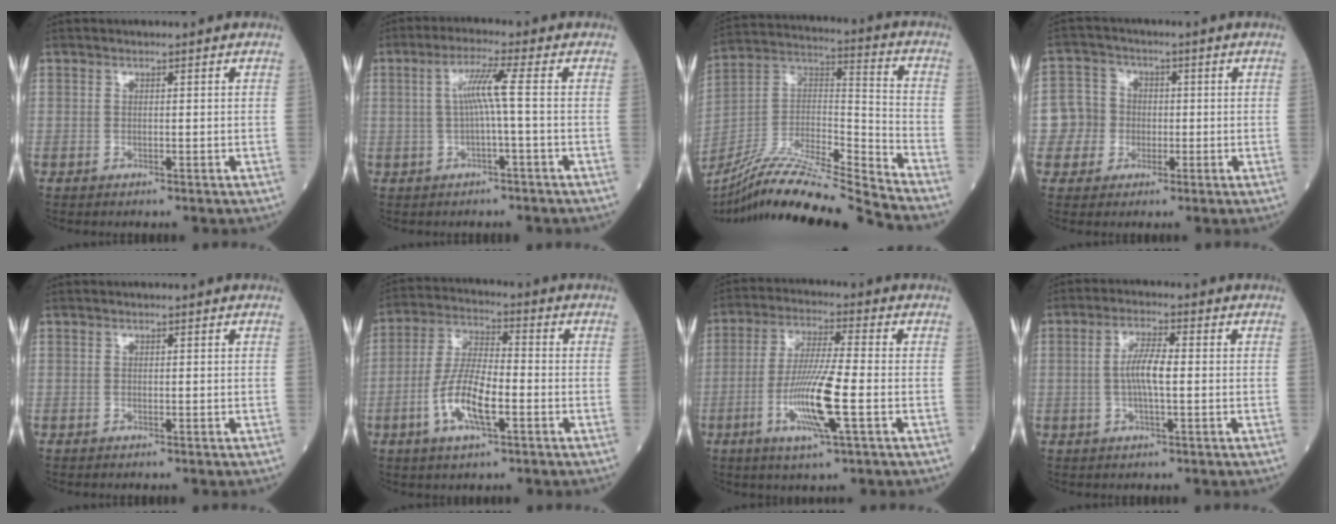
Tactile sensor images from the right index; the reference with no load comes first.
{"total": 4.9, "force": [0.1, -0.9, 4.9], "torque": [-0.094, 0.012, 0.008]}
{"total": 21.2, "force": [-19.0, -1.4, 9.2], "torque": [-0.193, -0.004, -0.342]}
{"total": 5.6, "force": [-0.9, 5.5, 0.7], "torque": [-0.016, 0.019, -0.015]}
{"total": 0.0}
{"total": 9.8, "force": [-3.1, 2.6, 8.9], "torque": [-0.183, 0.001, -0.060]}
{"total": 10.8, "force": [-3.0, 0.2, 10.3], "torque": [-0.206, -0.012, -0.059]}
{"total": 5.0, "force": [-0.1, 0.7, 5.0], "torque": [-0.103, 0.006, -0.002]}